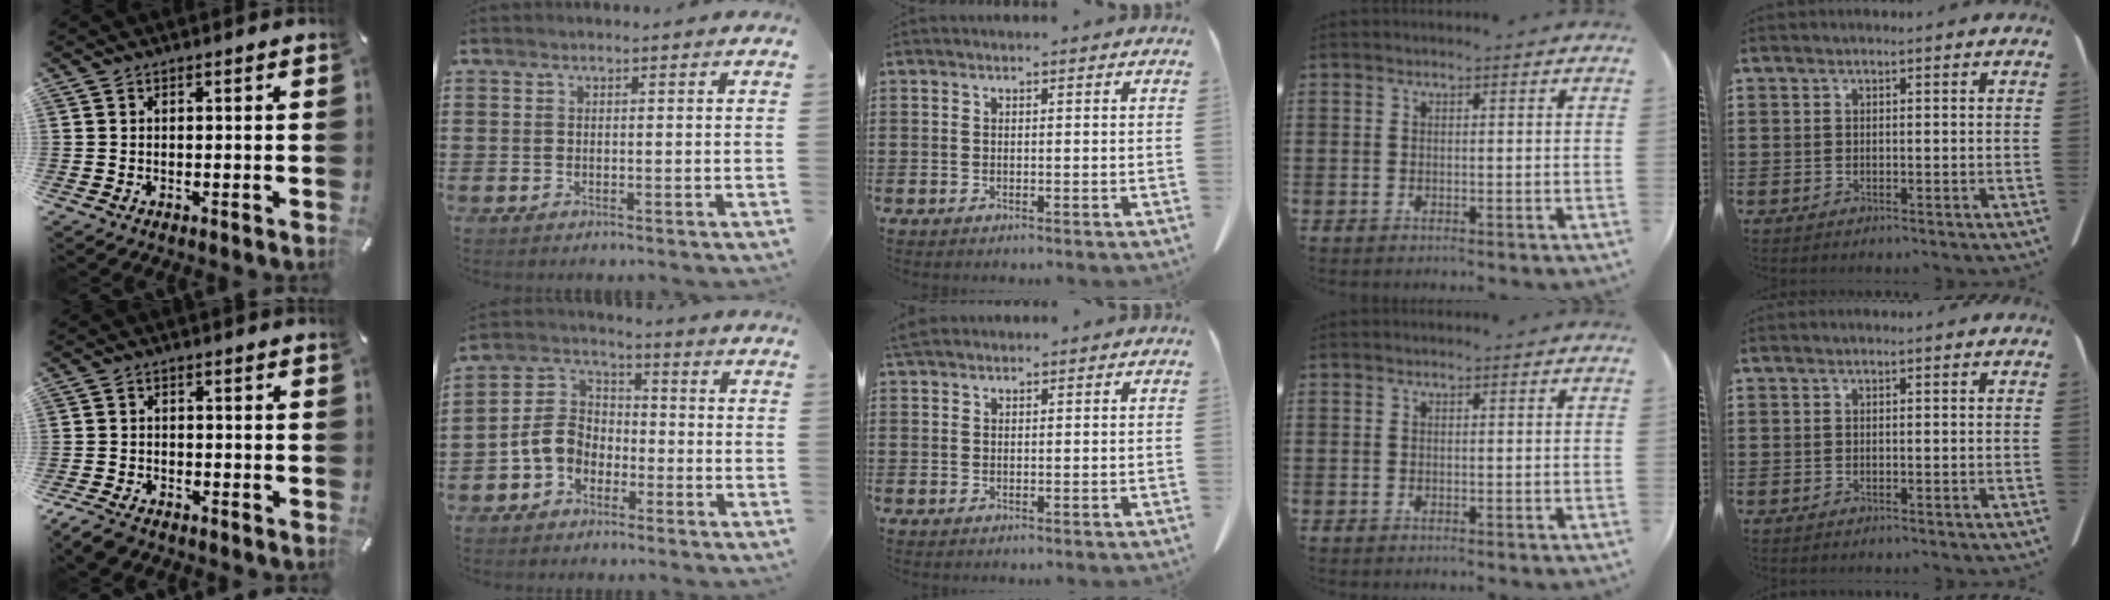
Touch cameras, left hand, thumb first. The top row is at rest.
{"thumb": {"total": 3.8, "force": [-3.1, 1.7, 1.4], "torque": [-0.041, 0.011, -0.063]}, "index": {"total": 6.2, "force": [-2.5, 4.8, 3.0], "torque": [-0.098, 0.002, -0.061]}, "middle": {"total": 1.6, "force": [1.4, 0.5, 0.7], "torque": [-0.018, 0.002, 0.028]}}